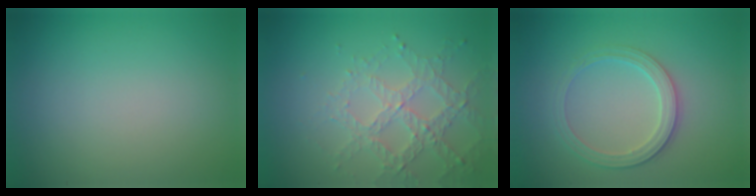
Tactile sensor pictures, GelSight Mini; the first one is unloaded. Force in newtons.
{"total": 3.2, "press": 3.0, "slide": 1.2}
{"total": 3.0, "press": 2.6, "slide": 1.4}